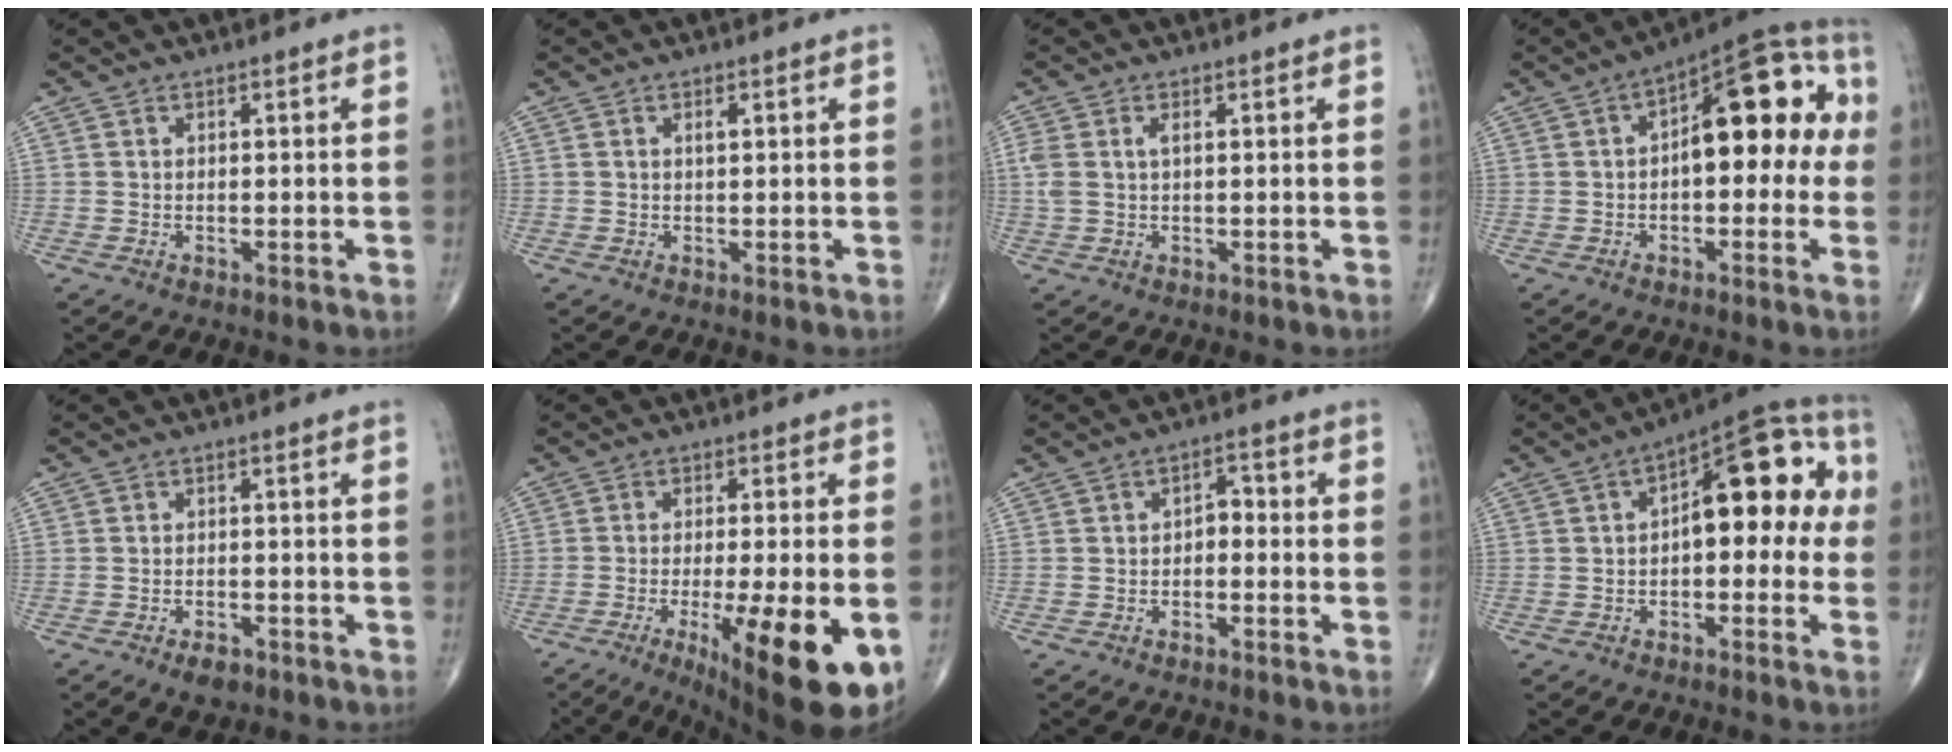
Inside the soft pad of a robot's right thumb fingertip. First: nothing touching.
{"total": 1.1, "force": [0.4, 0.4, 0.9], "torque": [-0.017, 0.001, 0.005]}
{"total": 3.7, "force": [0.9, 1.8, 3.1], "torque": [-0.092, 0.014, 0.022]}
{"total": 16.7, "force": [1.4, 8.0, 14.6], "torque": [-0.160, 0.044, 0.008]}
{"total": 3.4, "force": [-2.1, 1.8, 1.9], "torque": [-0.026, 0.005, -0.029]}
{"total": 17.9, "force": [-6.2, 3.9, 16.4], "torque": [-0.208, -0.018, -0.077]}
{"total": 3.1, "force": [-0.7, 2.0, 2.3], "torque": [-0.021, 0.020, -0.021]}
{"total": 15.7, "force": [1.1, 7.7, 13.6], "torque": [-0.145, 0.044, 0.004]}